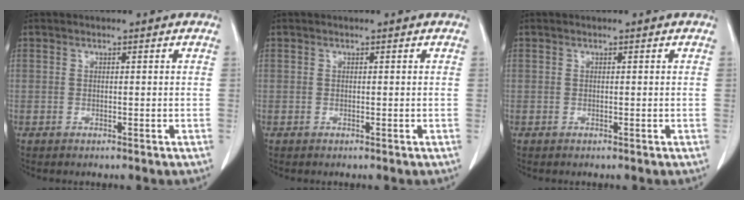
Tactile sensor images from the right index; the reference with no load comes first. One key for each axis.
{"total": 0.0}
{"total": 0.0}